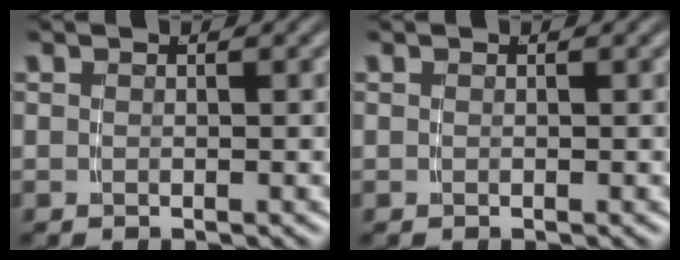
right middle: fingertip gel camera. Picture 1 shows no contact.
{"total": 0.0}